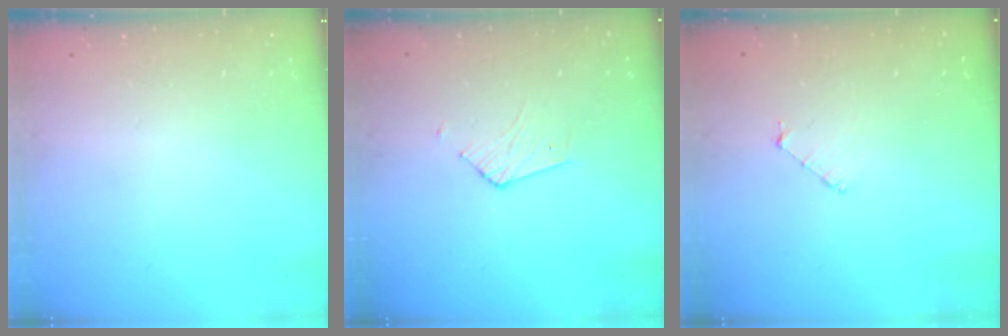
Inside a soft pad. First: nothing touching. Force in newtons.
{"total": 3.1, "press": 3.1, "slide": 0.2}
{"total": 3.3, "press": 3.3, "slide": 0.3}